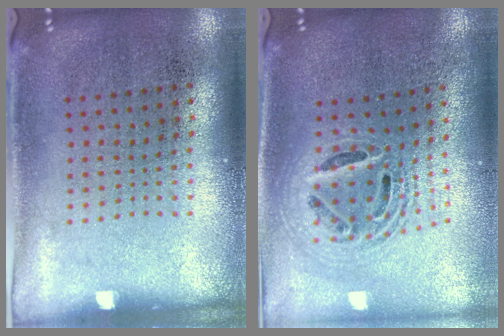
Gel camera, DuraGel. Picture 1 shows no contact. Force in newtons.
{"total": 2.0, "press": 1.6, "slide": 1.3}